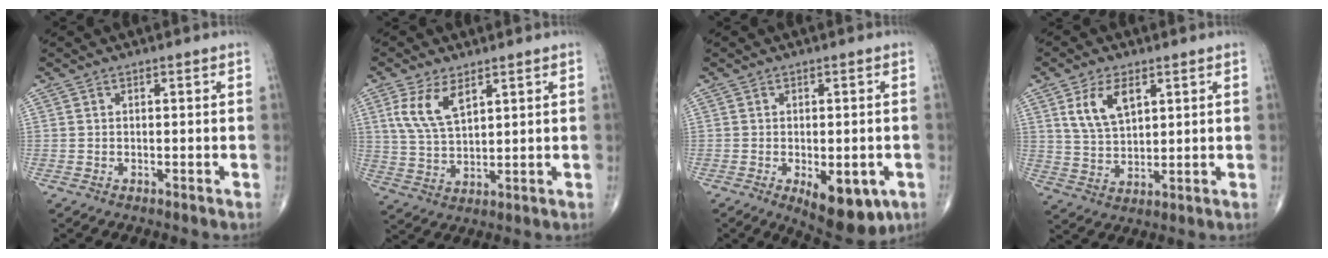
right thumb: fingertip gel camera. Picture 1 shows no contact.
{"total": 8.0, "force": [3.9, 3.7, 5.9], "torque": [-0.113, -0.011, 0.085]}
{"total": 10.2, "force": [-3.7, 4.8, 8.2], "torque": [-0.094, -0.007, -0.041]}
{"total": 8.2, "force": [3.6, 4.4, 5.9], "torque": [-0.101, -0.014, 0.075]}